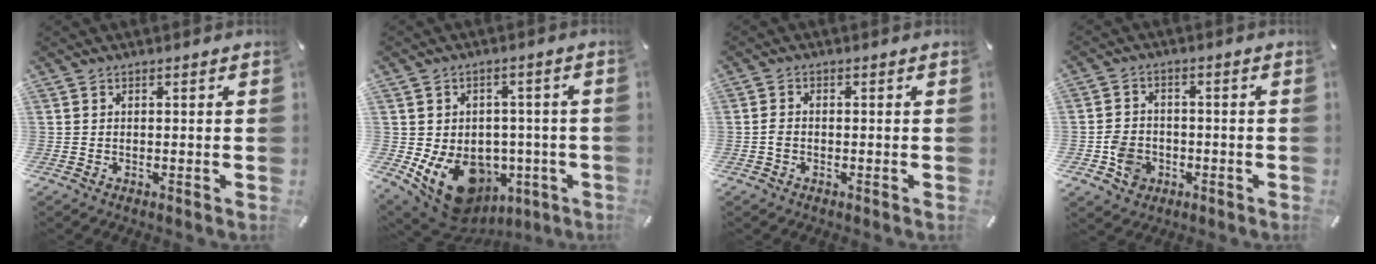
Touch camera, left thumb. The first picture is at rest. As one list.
[{"total": 13.6, "force": [-5.2, 10.3, 7.3], "torque": [-0.119, 0.012, -0.078]}, {"total": 1.8, "force": [-0.6, 1.1, 1.3], "torque": [-0.025, 0.003, -0.011]}, {"total": 6.3, "force": [-2.4, 5.4, 2.4], "torque": [-0.049, 0.015, -0.040]}]